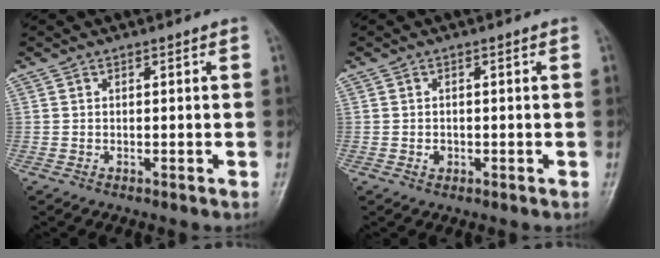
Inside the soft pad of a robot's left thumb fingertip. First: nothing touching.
{"total": 1.2, "force": [-0.3, 1.0, 0.6], "torque": [-0.005, 0.002, -0.003]}